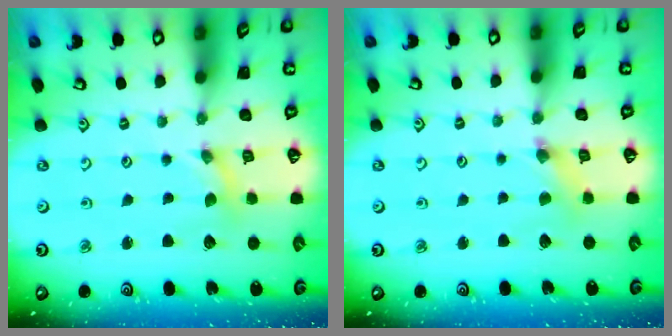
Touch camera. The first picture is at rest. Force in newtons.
{"total": 2.7, "press": 2.7, "slide": 0.2}